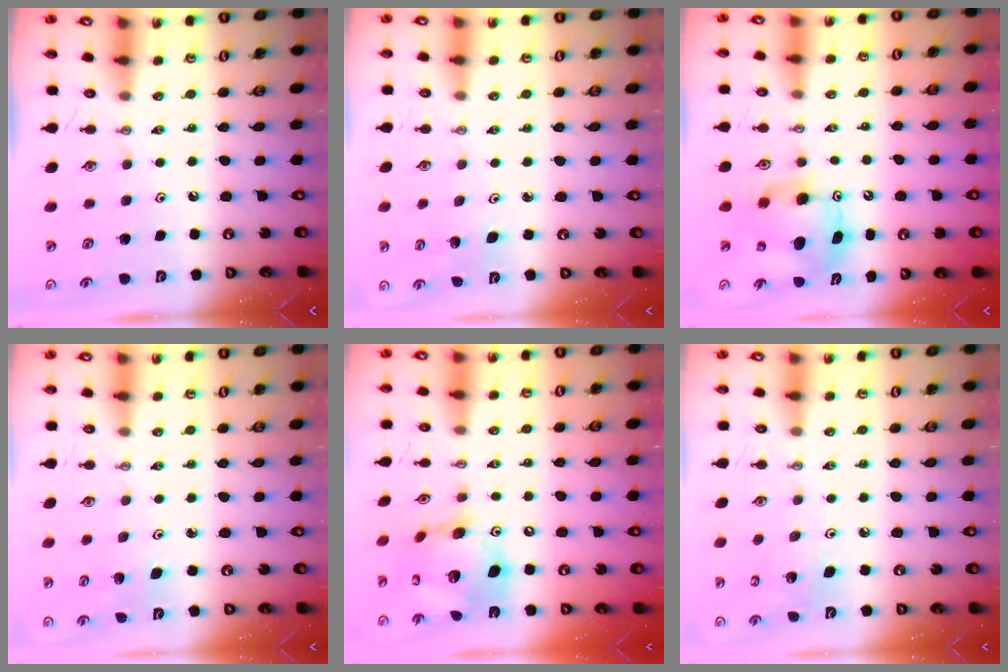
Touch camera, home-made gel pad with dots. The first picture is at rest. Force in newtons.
{"total": 3.4, "press": 3.3, "slide": 0.9}
{"total": 9.4, "press": 9.4, "slide": 0.8}
{"total": 3.4, "press": 3.3, "slide": 0.9}
{"total": 17.1, "press": 17.0, "slide": 1.8}
{"total": 5.4, "press": 5.0, "slide": 2.1}